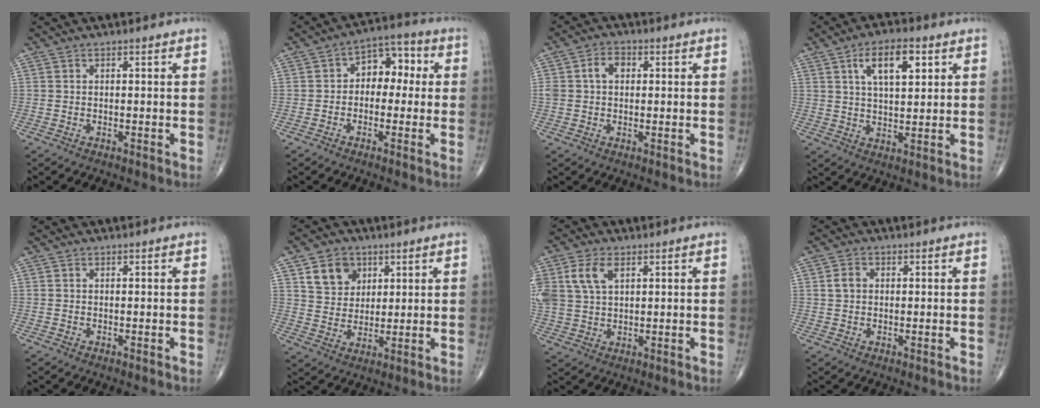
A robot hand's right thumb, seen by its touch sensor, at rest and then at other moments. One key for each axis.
{"total": 8.0, "fx": 0.4, "fy": 5.6, "fz": 5.7, "tx": -0.038, "ty": 0.034, "tz": -0.009}
{"total": 4.6, "fx": 0.9, "fy": 3.3, "fz": 3.1, "tx": -0.055, "ty": 0.017, "tz": 0.016}
{"total": 9.5, "fx": 3.8, "fy": 4.3, "fz": 7.6, "tx": -0.106, "ty": -0.010, "tz": 0.065}
{"total": 0.0}
{"total": 8.2, "fx": 3.7, "fy": 6.5, "fz": 3.3, "tx": -0.026, "ty": -0.018, "tz": 0.068}
{"total": 8.8, "fx": 3.4, "fy": 5.3, "fz": 6.2, "tx": -0.136, "ty": 0.003, "tz": 0.071}
{"total": 2.8, "fx": 0.5, "fy": 2.3, "fz": 1.6, "tx": -0.027, "ty": 0.005, "tz": 0.008}